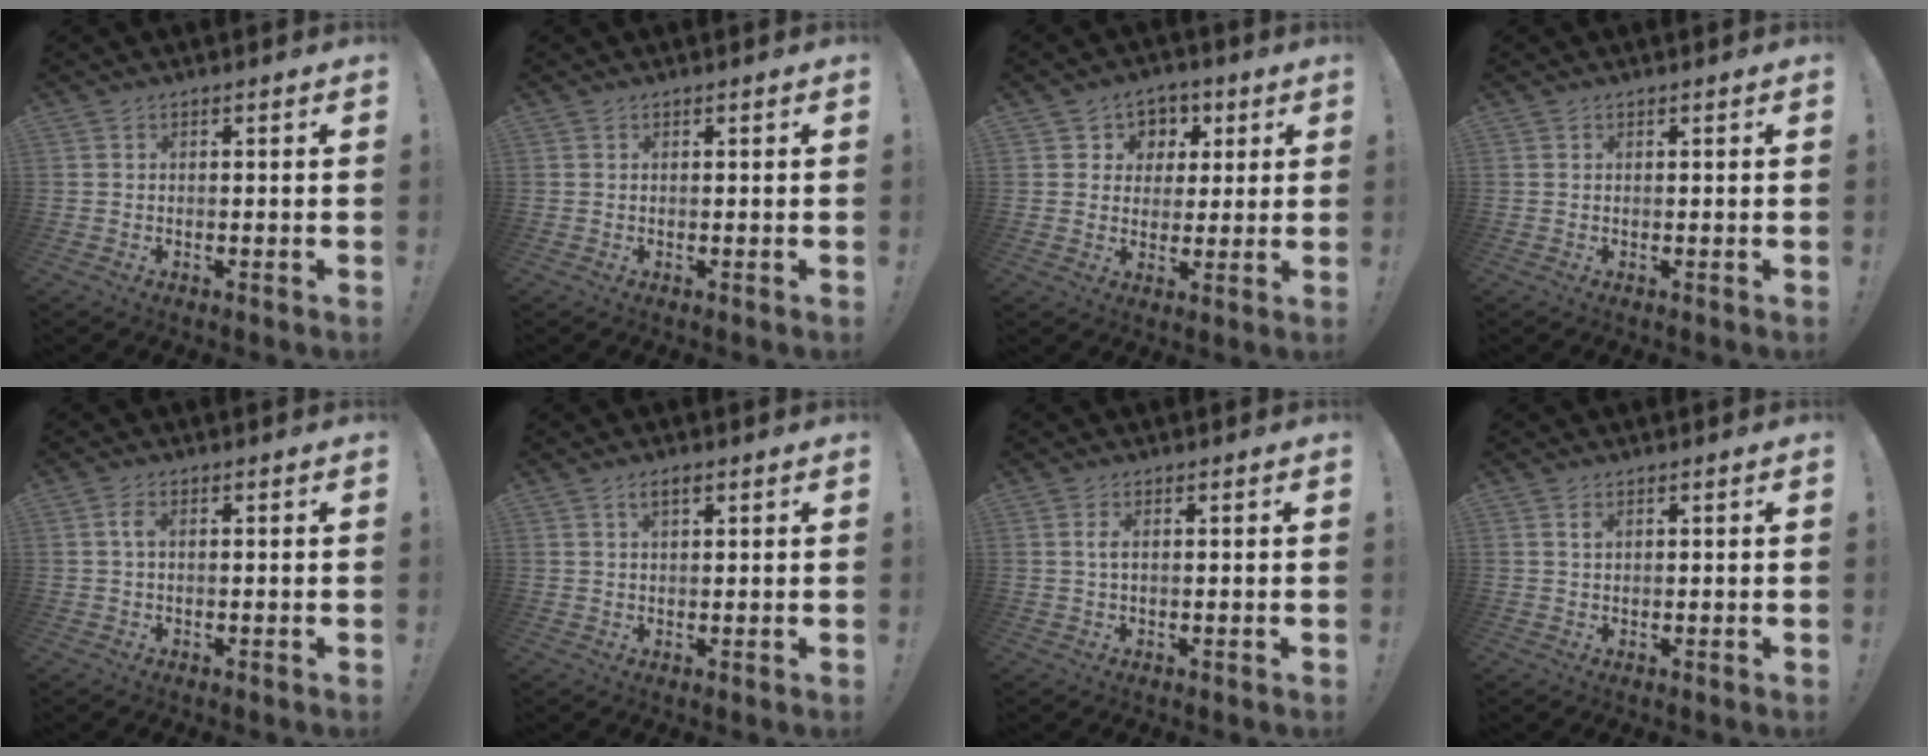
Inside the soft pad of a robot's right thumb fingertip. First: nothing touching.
{"total": 0.0}
{"total": 6.3, "force": [1.0, 6.1, 1.0], "torque": [-0.012, -0.007, 0.024]}
{"total": 0.0}
{"total": 2.3, "force": [0.2, 1.1, 2.0], "torque": [-0.040, 0.009, 0.003]}
{"total": 2.8, "force": [1.4, 1.2, 2.1], "torque": [-0.036, 0.000, 0.022]}
{"total": 1.8, "force": [0.3, 0.5, 1.7], "torque": [-0.035, 0.003, 0.005]}
{"total": 1.1, "force": [0.7, 0.6, 0.7], "torque": [-0.007, -0.001, 0.012]}